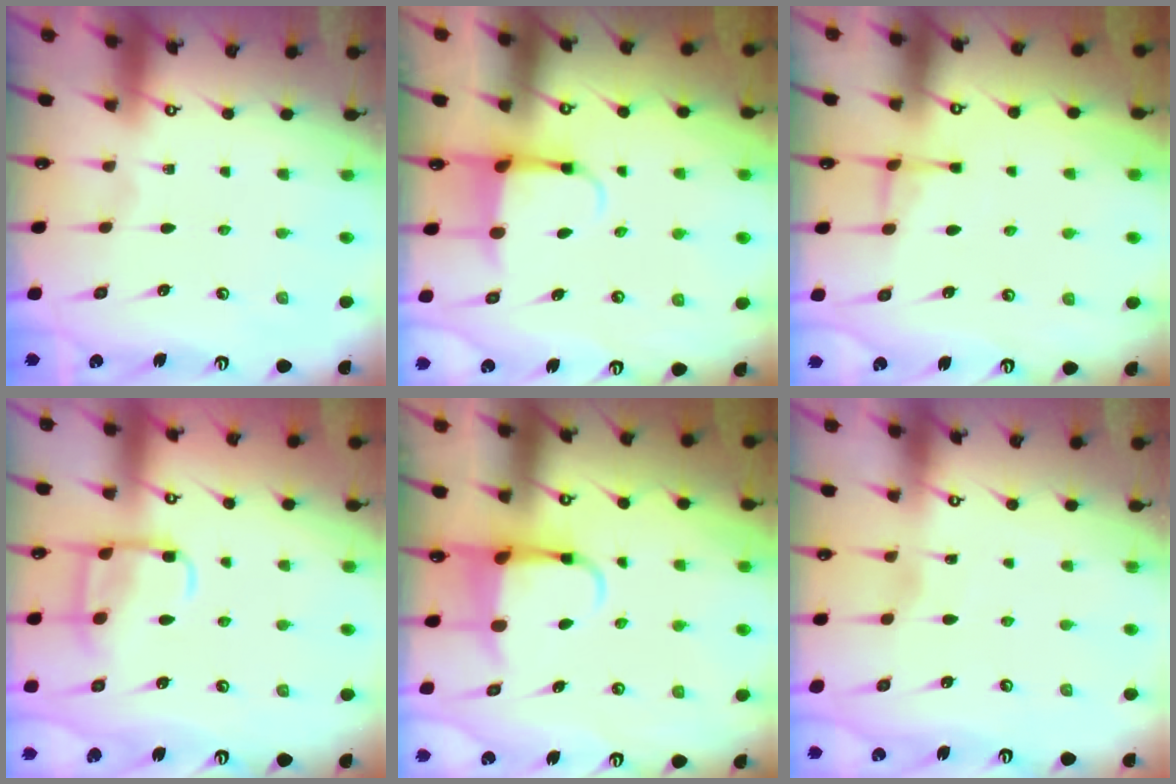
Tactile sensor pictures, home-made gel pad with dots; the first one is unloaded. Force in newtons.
{"total": 3.8, "press": 3.7, "slide": 1.1}
{"total": 4.3, "press": 4.2, "slide": 0.7}
{"total": 9.9, "press": 9.9, "slide": 0.4}
{"total": 4.6, "press": 4.6, "slide": 0.6}
{"total": 1.7, "press": 1.7, "slide": 0.3}